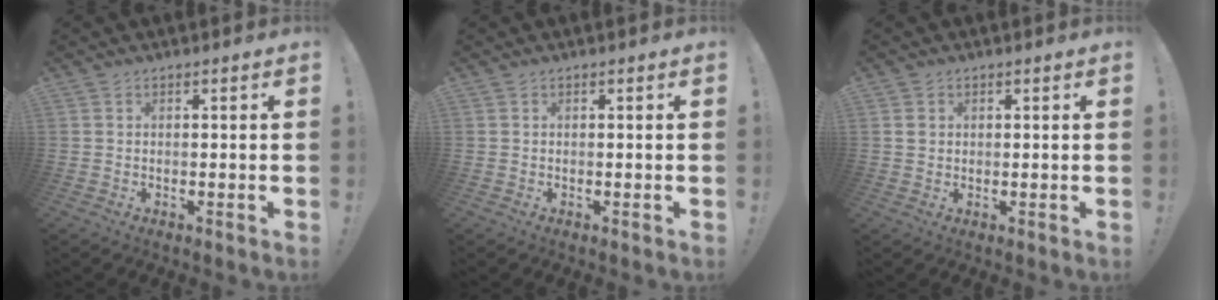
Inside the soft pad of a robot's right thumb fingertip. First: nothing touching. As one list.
[{"total": 0.0}, {"total": 1.8, "force": [0.6, 1.6, 0.6], "torque": [0.004, -0.002, 0.009]}]